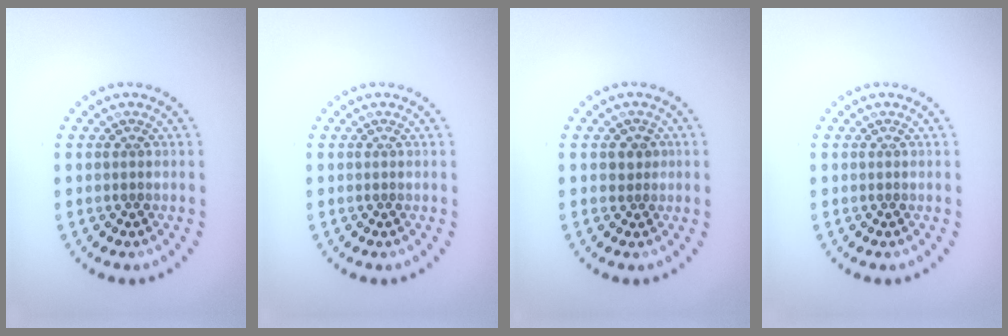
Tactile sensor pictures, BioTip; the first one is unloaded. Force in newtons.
{"total": 0.0}
{"total": 1.1, "press": 0.9, "slide": 0.6}
{"total": 0.0}